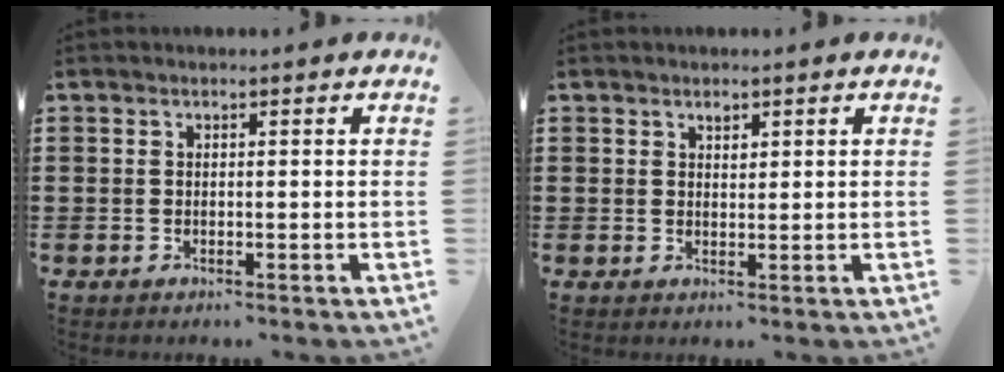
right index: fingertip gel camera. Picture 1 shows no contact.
{"total": 1.0, "force": [0.7, 0.6, 0.5], "torque": [-0.011, 0.003, 0.013]}